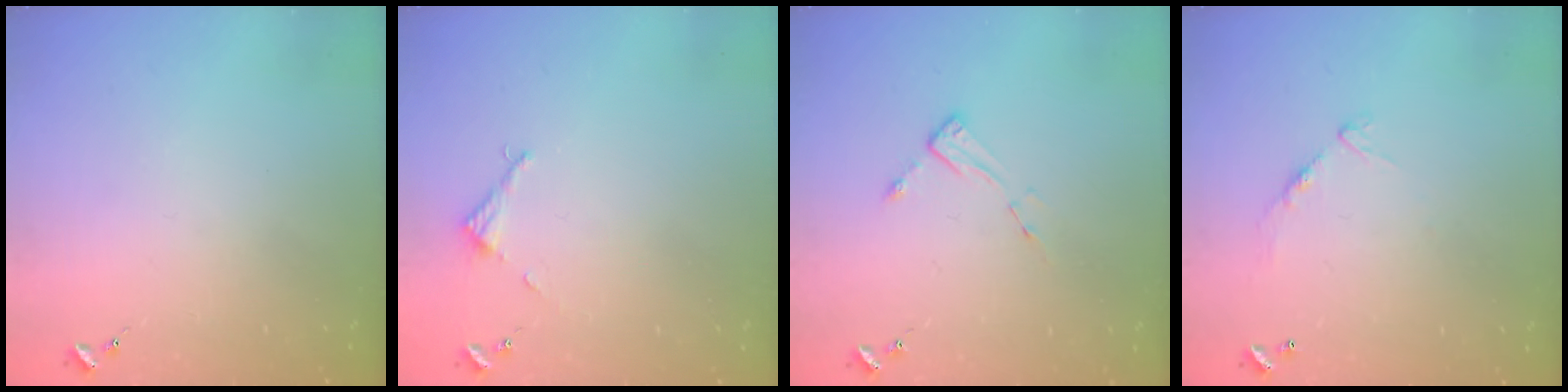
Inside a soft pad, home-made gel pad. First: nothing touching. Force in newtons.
{"total": 2.7, "press": 2.7, "slide": 0.2}
{"total": 4.4, "press": 4.4, "slide": 0.3}
{"total": 7.3, "press": 7.2, "slide": 0.6}